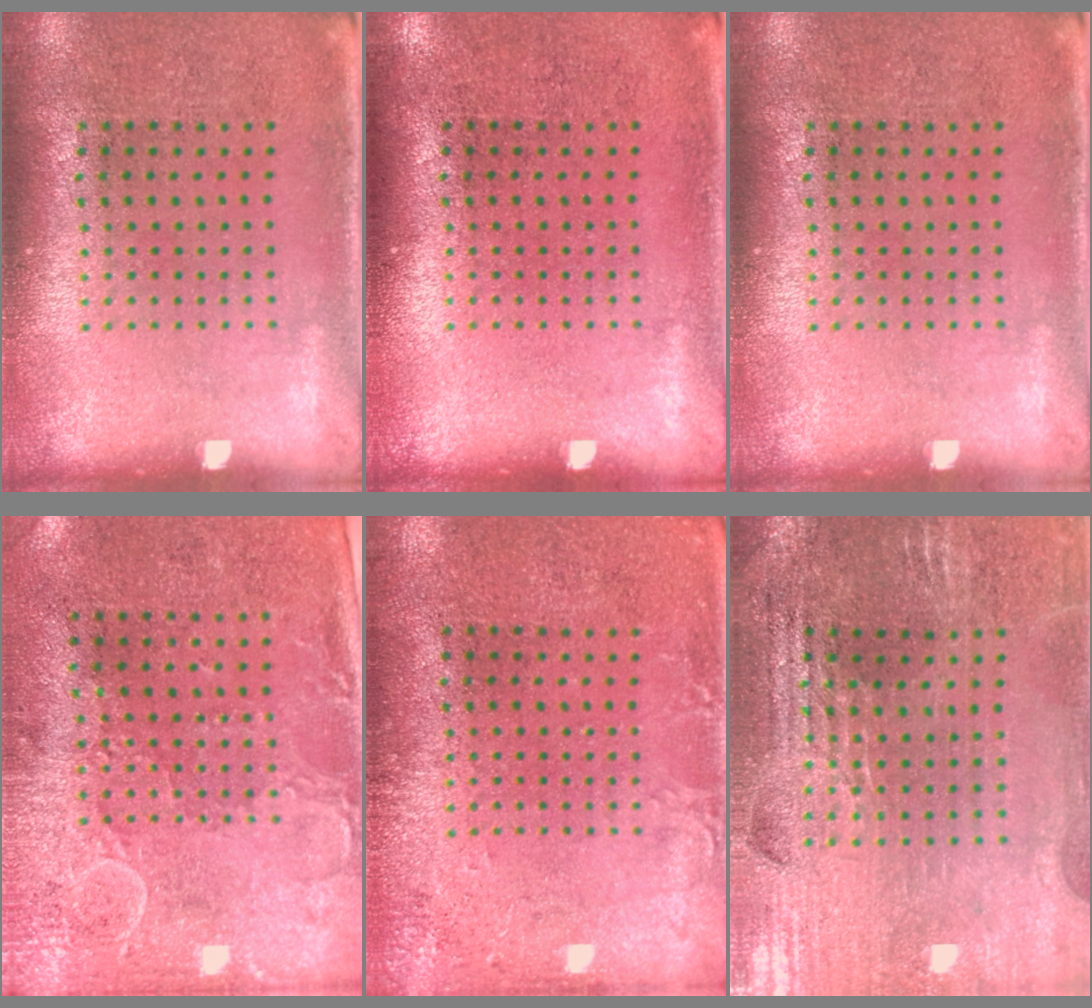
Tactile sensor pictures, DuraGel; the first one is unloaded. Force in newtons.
{"total": 0.0}
{"total": 0.0}
{"total": 3.0, "press": 2.4, "slide": 1.7}
{"total": 2.1, "press": 2.1, "slide": 0.1}
{"total": 2.9, "press": 2.8, "slide": 0.5}